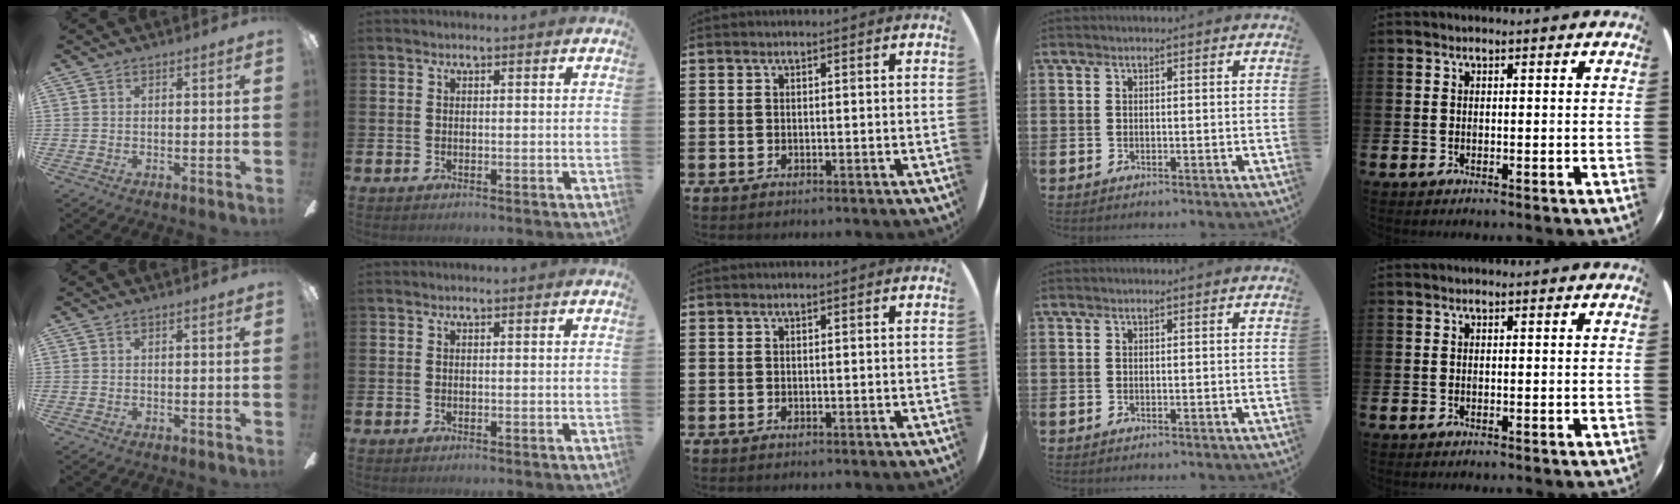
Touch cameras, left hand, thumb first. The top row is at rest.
{}